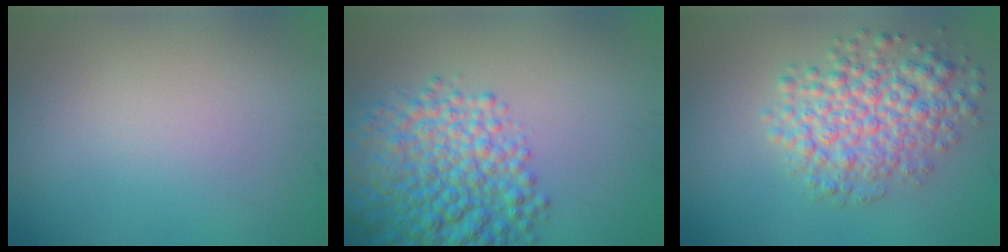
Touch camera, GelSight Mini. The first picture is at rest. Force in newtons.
{"total": 7.8, "press": 7.8, "slide": 0.3}
{"total": 5.6, "press": 5.6, "slide": 0.1}